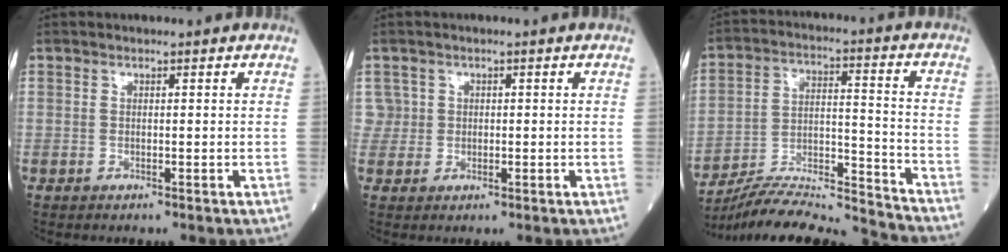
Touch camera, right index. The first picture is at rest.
{"total": 2.4, "force": [0.6, 2.3, -0.1], "torque": [0.017, 0.007, 0.006]}
{"total": 18.2, "force": [-17.6, -0.6, 4.5], "torque": [-0.091, 0.015, -0.288]}